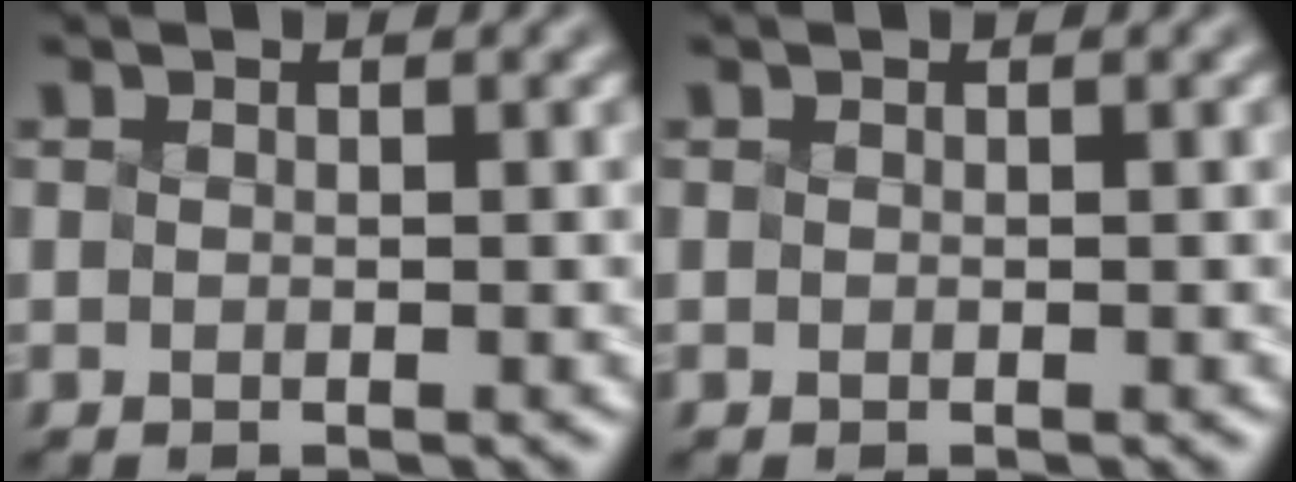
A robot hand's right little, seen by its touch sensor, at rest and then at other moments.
{"total": 0.0}